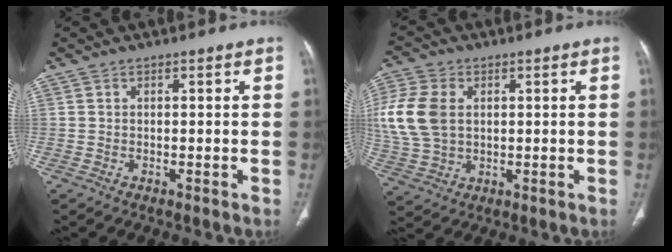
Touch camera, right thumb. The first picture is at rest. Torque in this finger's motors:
{"motor_torque": [0.08, 0.16, 0.80, -0.41, 0.15]}